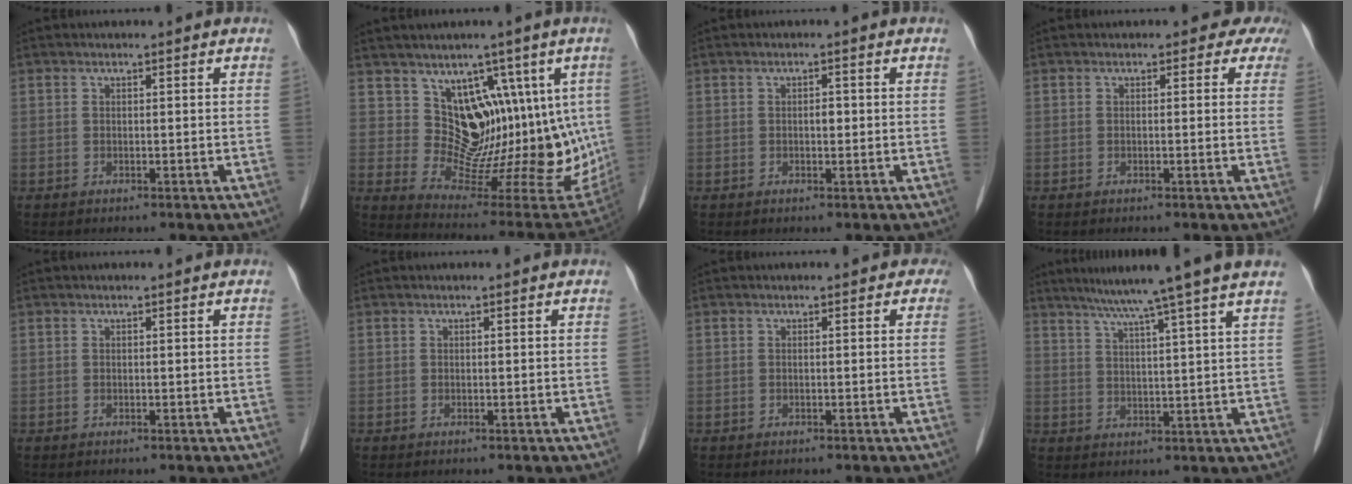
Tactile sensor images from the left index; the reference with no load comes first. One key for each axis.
{"total": 13.9, "fx": 5.1, "fy": 8.0, "fz": 10.1, "tx": -0.130, "ty": 0.005, "tz": 0.106}
{"total": 1.1, "fx": 0.0, "fy": 0.7, "fz": 0.9, "tx": -0.016, "ty": 0.002, "tz": 0.000}
{"total": 2.6, "fx": 1.7, "fy": 1.8, "fz": 0.5, "tx": 0.015, "ty": -0.004, "tz": -0.008}
{"total": 0.0}
{"total": 0.0}
{"total": 0.7, "fx": 0.0, "fy": 0.7, "fz": 0.1, "tx": 0.012, "ty": 0.007, "tz": -0.010}
{"total": 11.0, "fx": 8.8, "fy": -2.3, "fz": 6.2, "tx": -0.097, "ty": 0.005, "tz": 0.118}